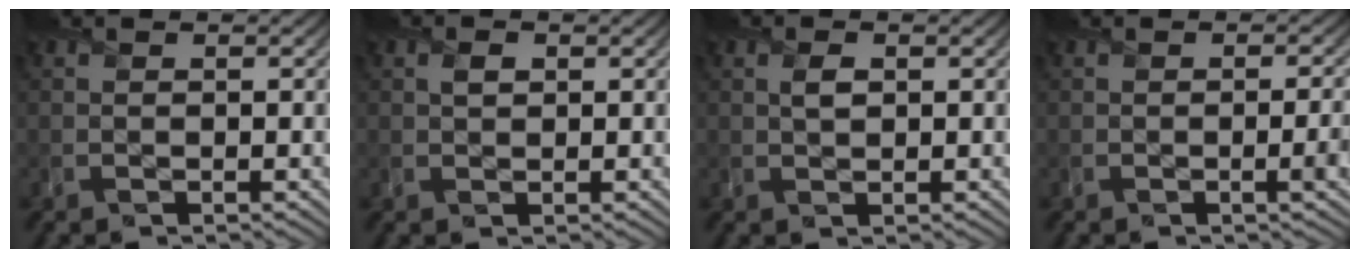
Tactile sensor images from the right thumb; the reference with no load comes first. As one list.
[{"total": 1.3, "force": [0.5, 1.0, 0.7], "torque": [-0.013, 0.000, 0.009]}, {"total": 1.5, "force": [0.5, 1.0, 1.1], "torque": [-0.023, -0.001, 0.010]}, {"total": 2.9, "force": [-0.4, 0.6, 2.8], "torque": [-0.040, 0.000, -0.007]}]